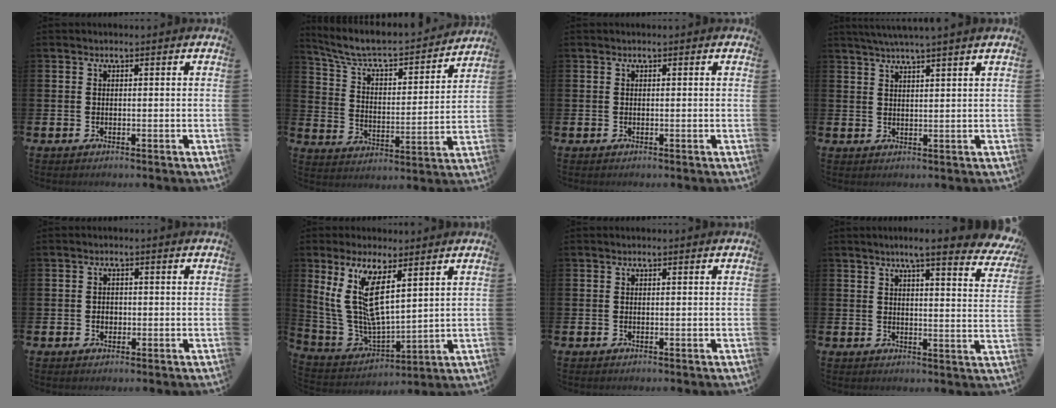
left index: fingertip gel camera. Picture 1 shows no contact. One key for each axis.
{"total": 7.3, "fx": 6.6, "fy": 1.6, "fz": 2.7, "tx": -0.091, "ty": -0.050, "tz": 0.109}
{"total": 0.0}
{"total": 3.3, "fx": 3.1, "fy": -1.0, "fz": 0.8, "tx": -0.026, "ty": -0.007, "tz": 0.058}
{"total": 1.3, "fx": -0.3, "fy": 1.1, "fz": 0.6, "tx": -0.003, "ty": 0.004, "tz": -0.010}
{"total": 10.7, "fx": 5.8, "fy": 3.9, "fz": 8.1, "tx": -0.191, "ty": -0.023, "tz": 0.107}
{"total": 0.0}
{"total": 6.0, "fx": 5.2, "fy": 0.3, "fz": 3.0, "tx": -0.046, "ty": -0.033, "tz": 0.081}